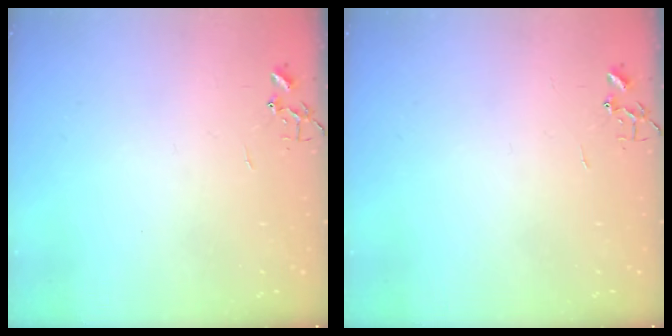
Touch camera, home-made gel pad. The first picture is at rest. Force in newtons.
{"total": 0.0}